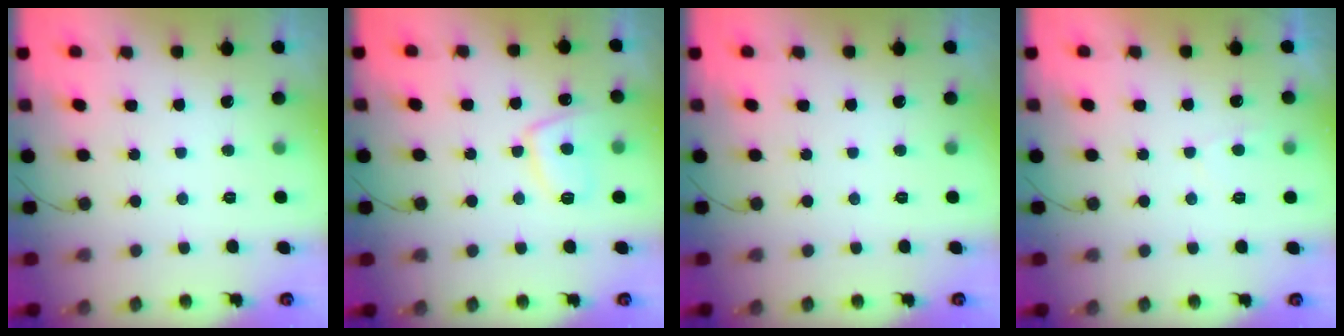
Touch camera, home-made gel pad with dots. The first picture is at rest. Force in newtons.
{"total": 8.1, "press": 8.0, "slide": 1.1}
{"total": 0.0}
{"total": 2.4, "press": 2.3, "slide": 0.6}